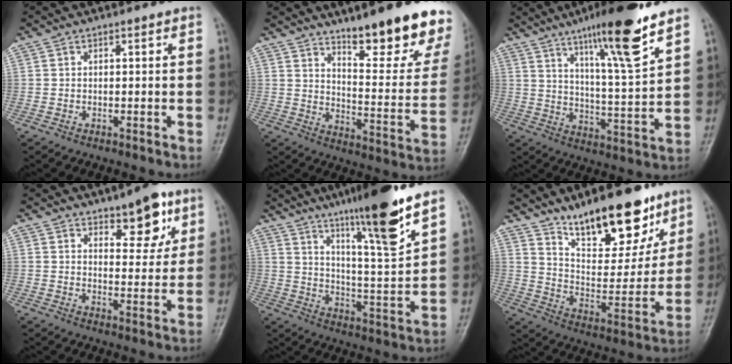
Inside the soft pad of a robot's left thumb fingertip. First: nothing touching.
{"total": 20.4, "force": [14.4, 5.0, 13.5], "torque": [-0.140, -0.103, 0.204]}
{"total": 16.0, "force": [10.4, 1.6, 12.0], "torque": [-0.187, -0.059, 0.171]}
{"total": 8.8, "force": [5.3, 3.9, 5.8], "torque": [-0.051, -0.032, 0.074]}
{"total": 17.0, "force": [11.6, 0.9, 12.4], "torque": [-0.189, -0.066, 0.191]}
{"total": 19.5, "force": [13.7, 7.6, 11.5], "torque": [-0.125, -0.085, 0.230]}